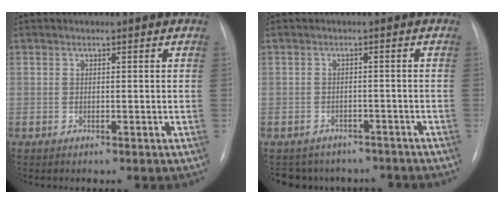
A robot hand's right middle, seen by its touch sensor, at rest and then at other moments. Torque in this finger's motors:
{"motor_torque": [0.17, -0.28, 0.05, 0.03]}